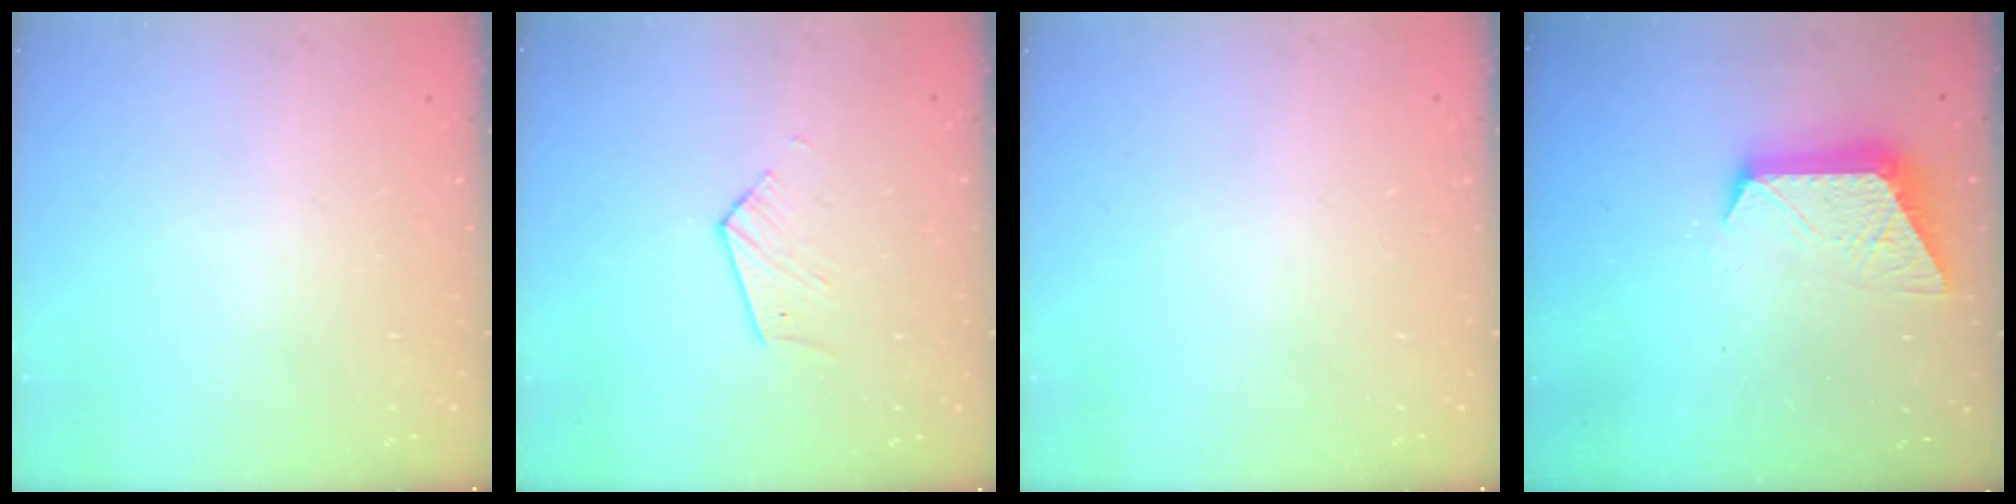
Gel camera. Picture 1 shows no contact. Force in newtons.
{"total": 3.9, "press": 3.8, "slide": 0.4}
{"total": 0.0}
{"total": 11.0, "press": 10.9, "slide": 1.0}